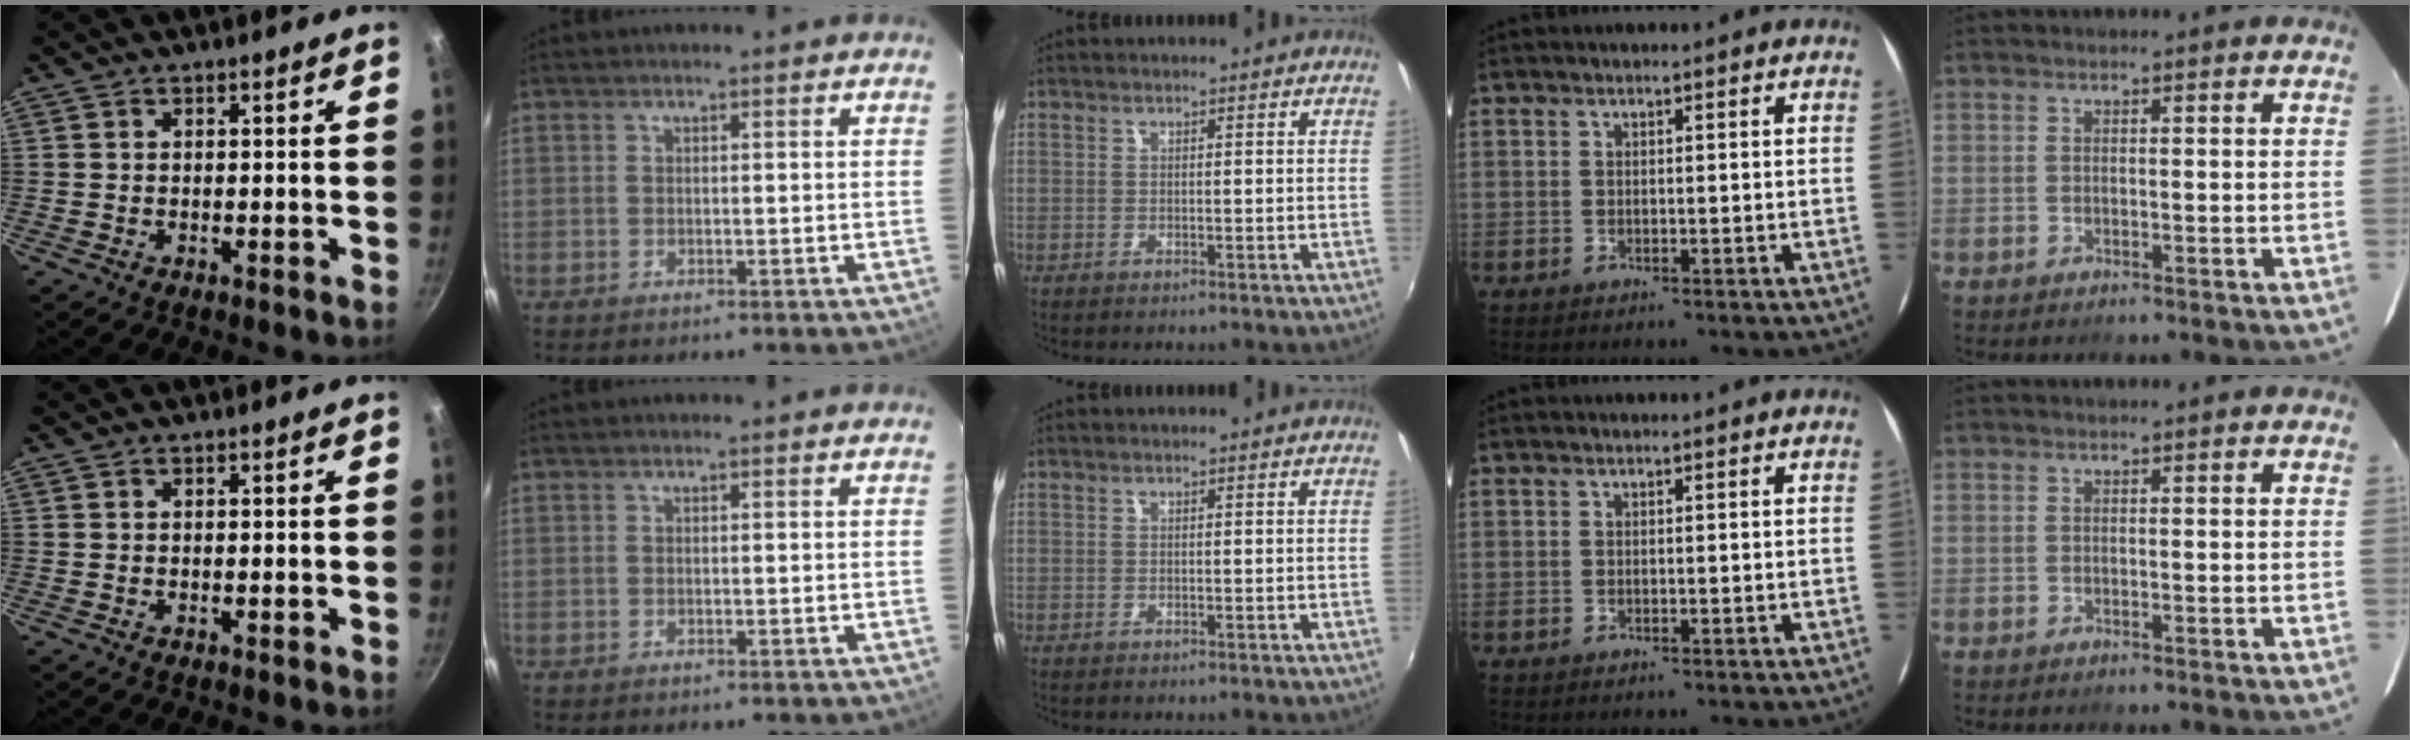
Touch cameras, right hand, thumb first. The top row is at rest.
{}